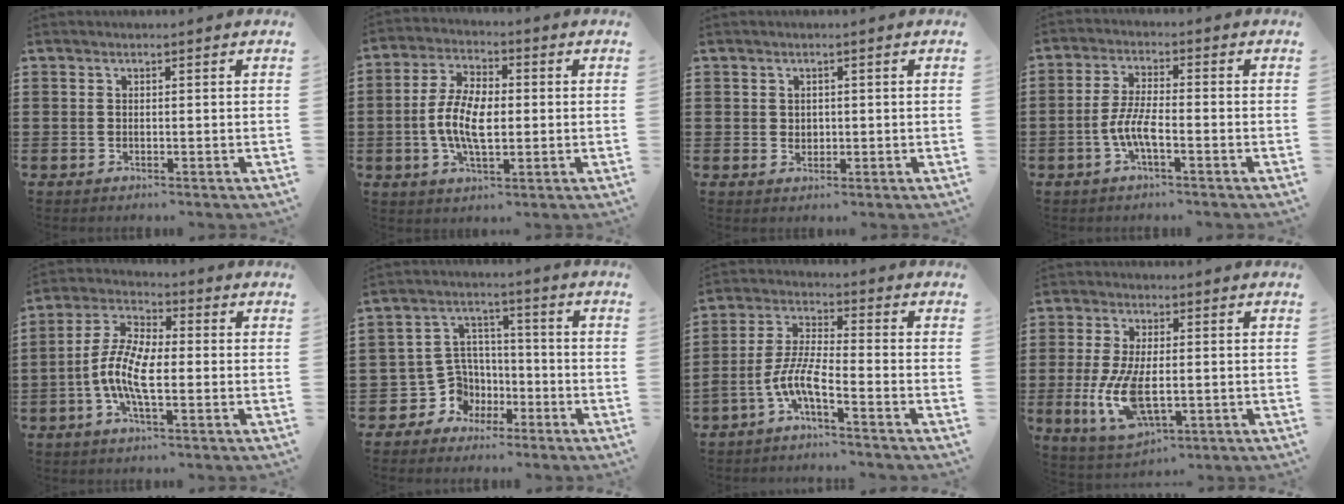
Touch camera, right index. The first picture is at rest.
{"total": 8.0, "force": [-1.0, 3.8, 7.0], "torque": [-0.159, -0.001, -0.025]}
{"total": 1.2, "force": [0.3, 1.1, 0.5], "torque": [-0.012, 0.006, 0.005]}
{"total": 5.5, "force": [-2.2, 1.2, 4.9], "torque": [-0.118, -0.012, -0.049]}
{"total": 8.6, "force": [-2.2, 3.3, 7.6], "torque": [-0.184, -0.012, -0.050]}
{"total": 6.7, "force": [-2.5, 6.0, 1.3], "torque": [-0.060, 0.004, -0.045]}
{"total": 7.0, "force": [-4.2, 1.2, 5.4], "torque": [-0.141, -0.016, -0.089]}
{"total": 9.4, "force": [-1.5, 4.6, 8.0], "torque": [-0.192, -0.015, -0.031]}